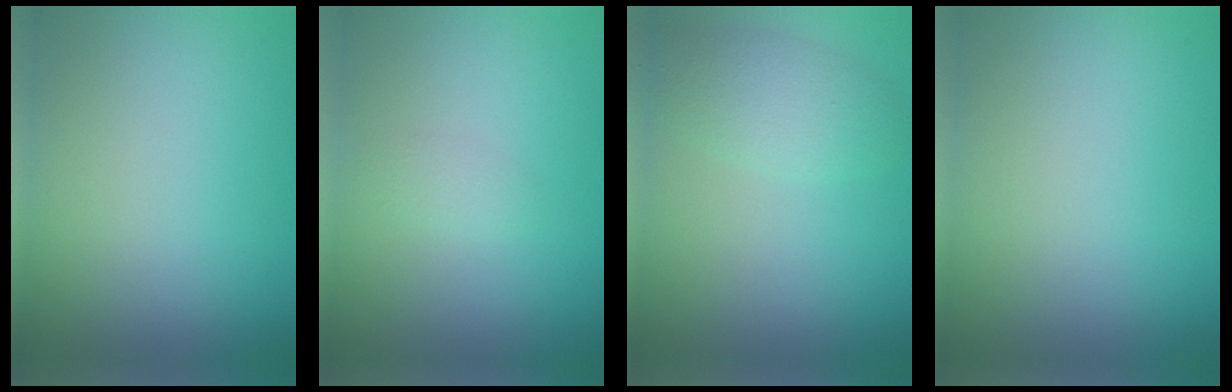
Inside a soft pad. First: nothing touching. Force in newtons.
{"total": 0.8, "press": 0.8, "slide": 0.0}
{"total": 2.6, "press": 2.6, "slide": 0.2}
{"total": 0.0}